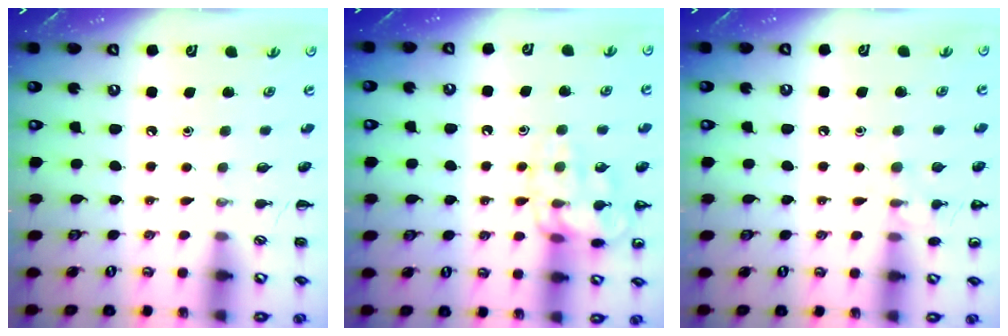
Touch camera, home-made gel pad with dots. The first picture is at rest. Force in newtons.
{"total": 13.1, "press": 13.1, "slide": 0.4}
{"total": 7.0, "press": 6.7, "slide": 2.0}